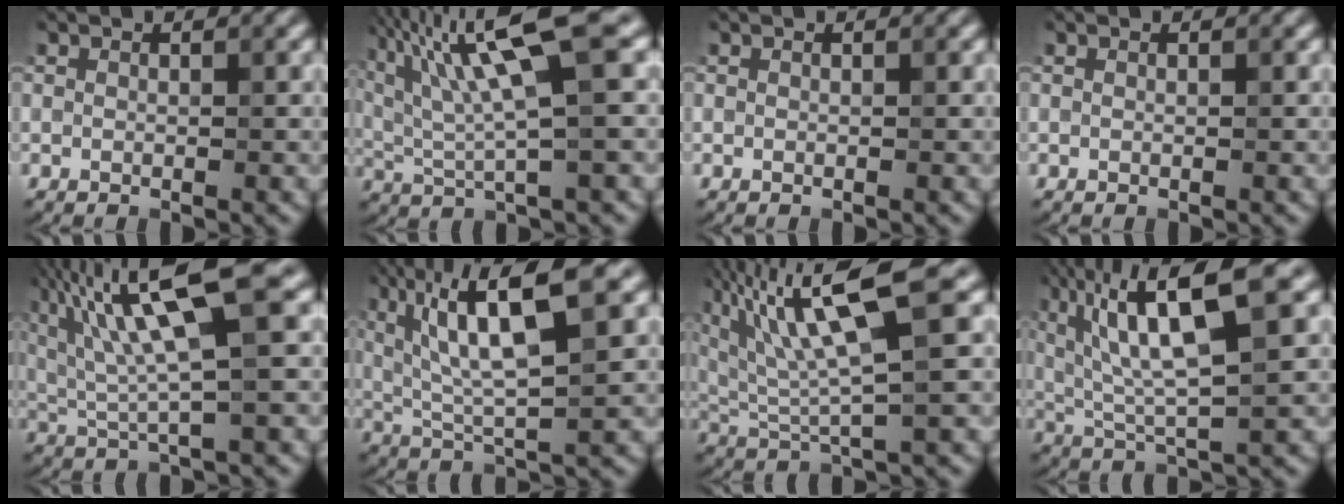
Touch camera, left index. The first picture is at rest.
{"total": 10.8, "force": [4.5, 2.3, 9.6], "torque": [-0.173, 0.018, 0.082]}
{"total": 0.0}
{"total": 0.0}
{"total": 12.0, "force": [4.8, 2.6, 10.7], "torque": [-0.199, 0.020, 0.086]}
{"total": 9.5, "force": [3.8, 2.1, 8.5], "torque": [-0.142, 0.012, 0.068]}
{"total": 9.9, "force": [4.2, 1.9, 8.7], "torque": [-0.166, 0.017, 0.079]}
{"total": 10.9, "force": [4.4, 2.5, 9.6], "torque": [-0.164, 0.019, 0.078]}